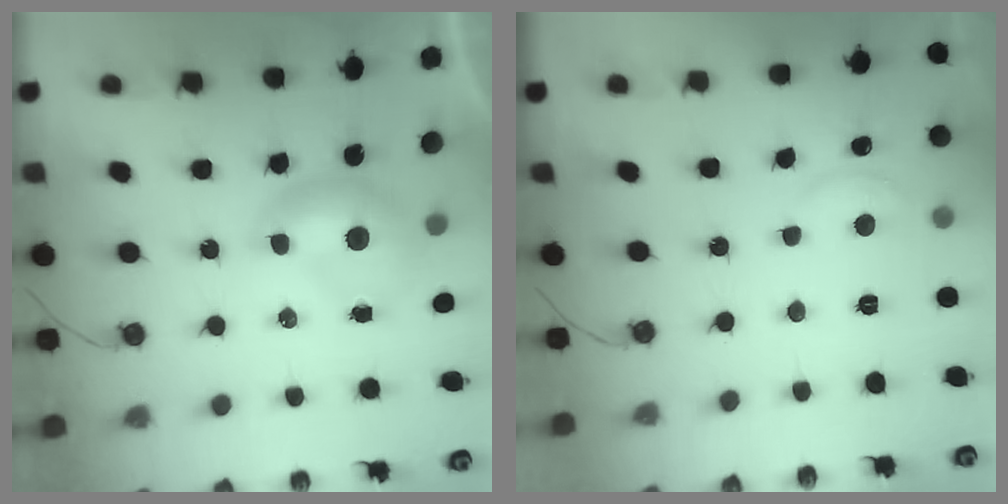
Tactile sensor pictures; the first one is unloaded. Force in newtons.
{"total": 1.9, "press": 1.9, "slide": 0.2}